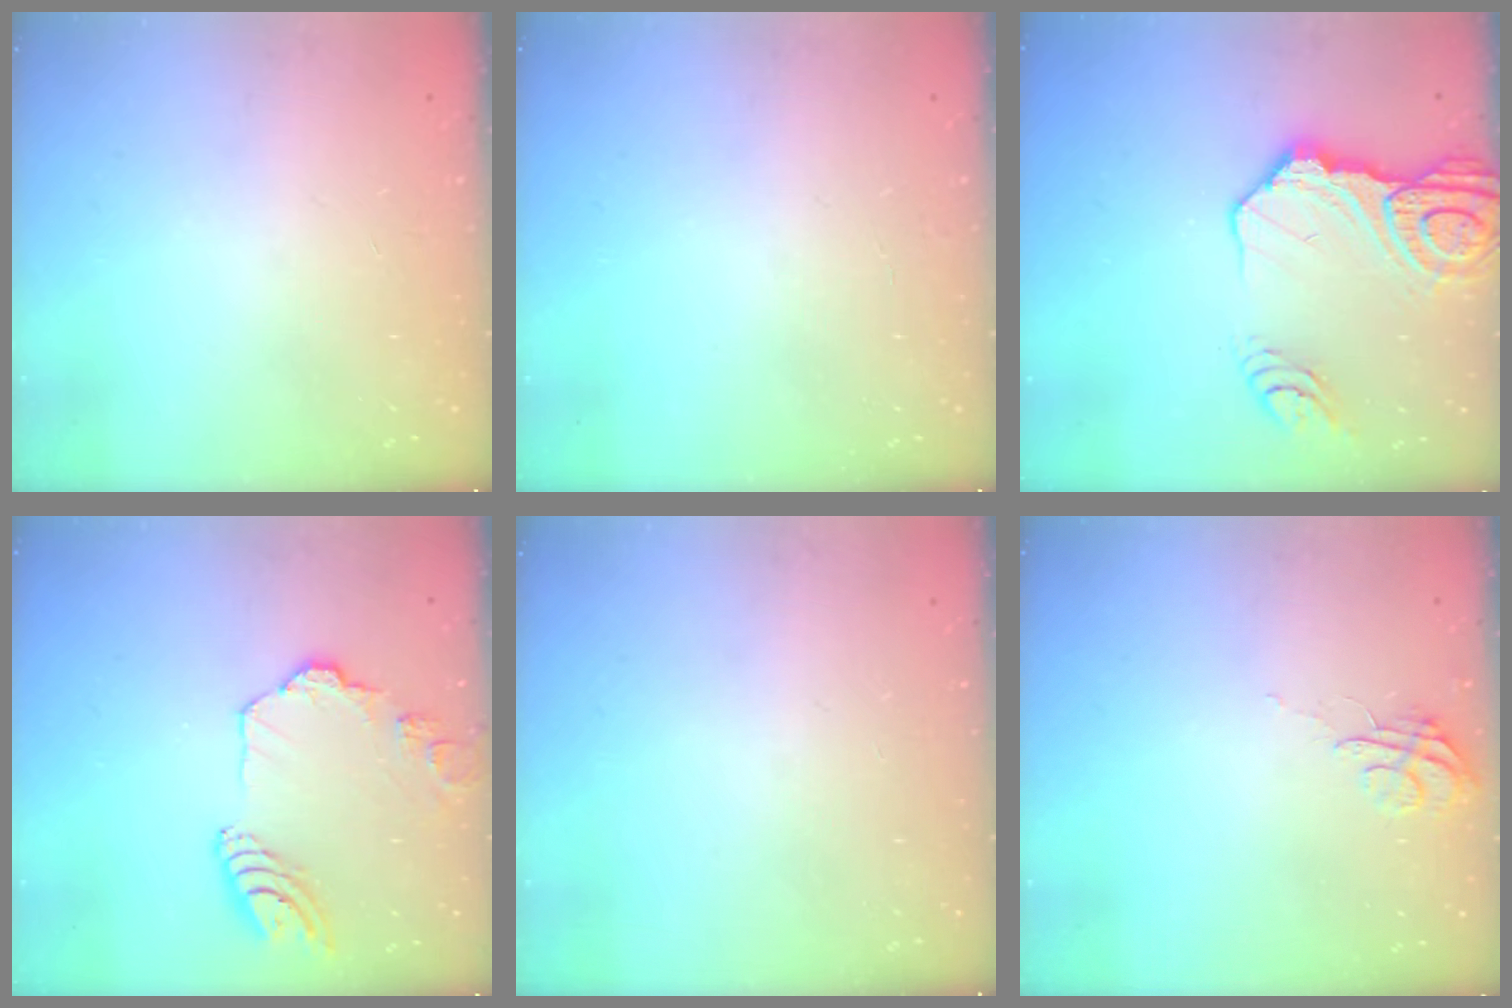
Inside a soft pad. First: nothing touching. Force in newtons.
{"total": 1.8, "press": 1.8, "slide": 0.1}
{"total": 18.6, "press": 18.4, "slide": 2.0}
{"total": 14.2, "press": 14.1, "slide": 1.6}
{"total": 0.0}
{"total": 5.5, "press": 5.4, "slide": 0.4}